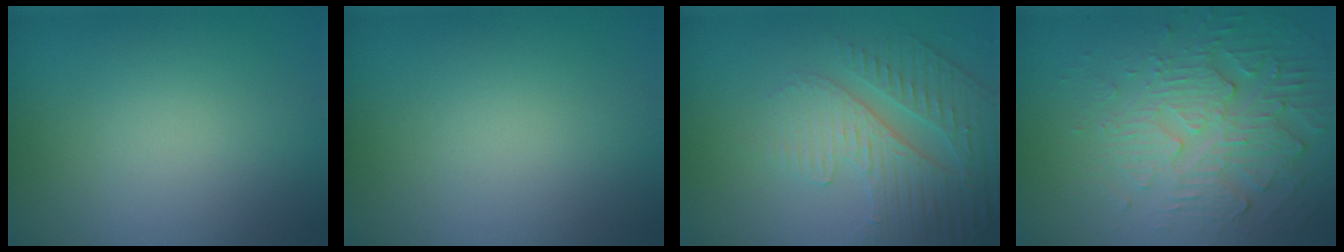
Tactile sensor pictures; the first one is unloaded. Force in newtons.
{"total": 0.0}
{"total": 4.8, "press": 3.6, "slide": 3.1}
{"total": 5.7, "press": 3.7, "slide": 4.3}